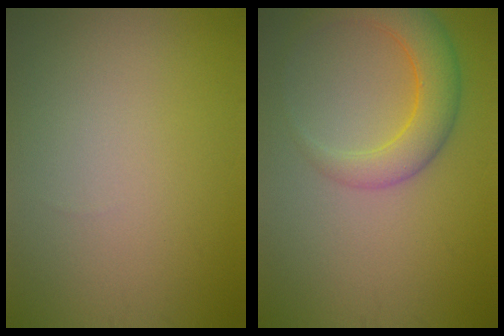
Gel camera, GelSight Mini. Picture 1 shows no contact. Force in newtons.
{"total": 4.7, "press": 4.7, "slide": 0.3}